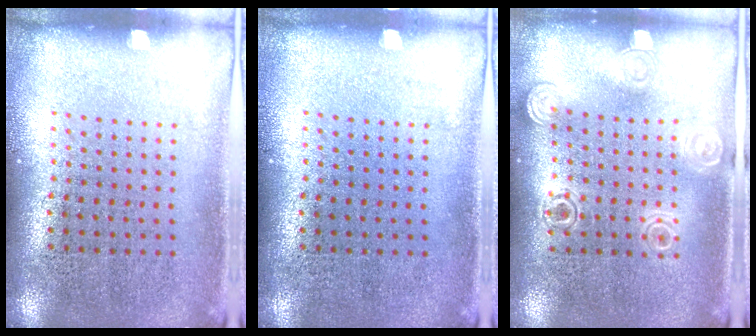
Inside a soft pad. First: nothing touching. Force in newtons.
{"total": 0.0}
{"total": 1.3, "press": 1.2, "slide": 0.4}